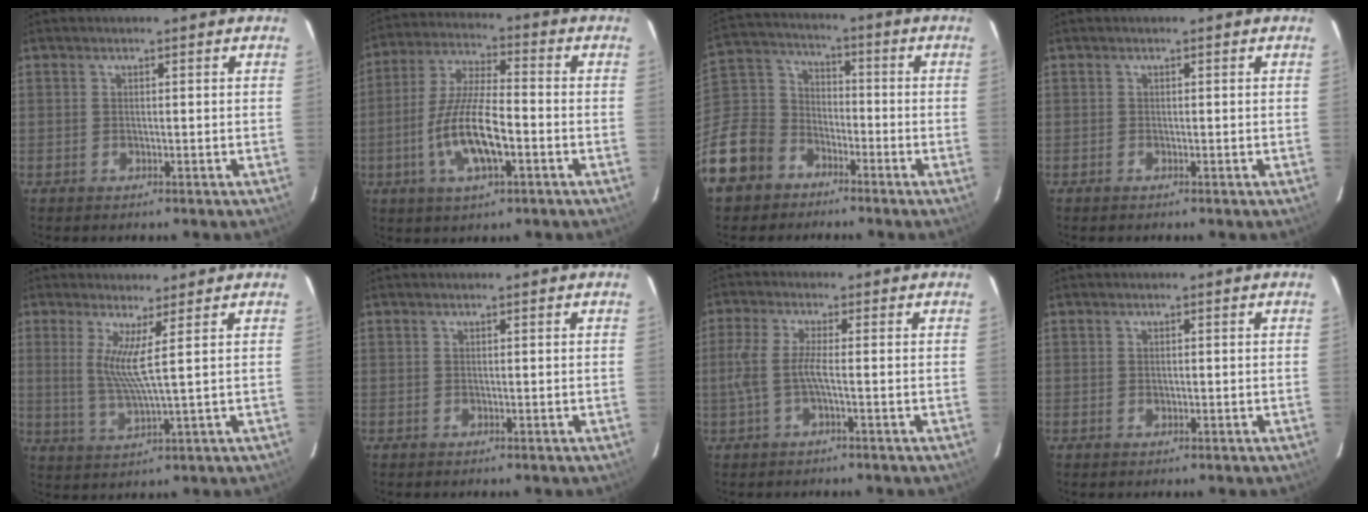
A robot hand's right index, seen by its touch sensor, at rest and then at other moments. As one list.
[{"total": 12.8, "force": [-4.1, 3.7, 11.6], "torque": [-0.239, -0.006, -0.075]}, {"total": 15.7, "force": [-9.2, 11.8, 4.8], "torque": [-0.150, 0.039, -0.165]}, {"total": 0.0}, {"total": 5.6, "force": [1.9, -0.7, 5.2], "torque": [-0.102, -0.019, 0.036]}, {"total": 0.0}, {"total": 6.6, "force": [-1.5, 0.7, 6.4], "torque": [-0.142, 0.000, -0.024]}, {"total": 0.6, "force": [0.0, 0.5, 0.3], "torque": [-0.004, 0.000, 0.000]}]